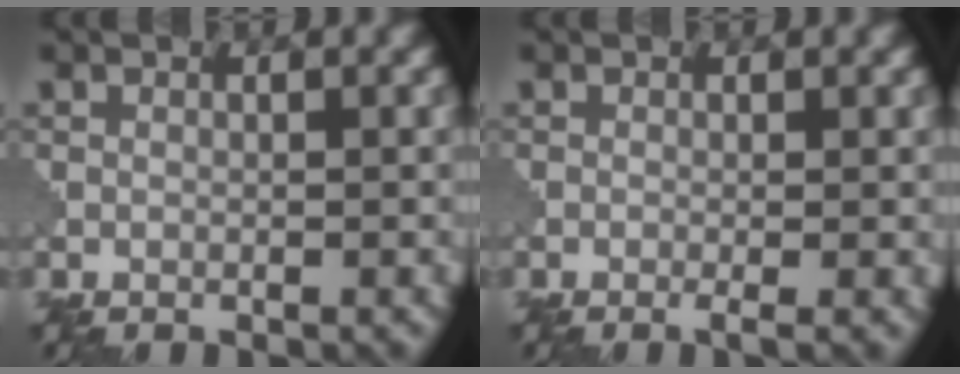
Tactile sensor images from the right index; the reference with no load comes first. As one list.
[{"total": 1.3, "force": [-0.4, 0.2, 1.2], "torque": [-0.020, -0.006, -0.008]}]